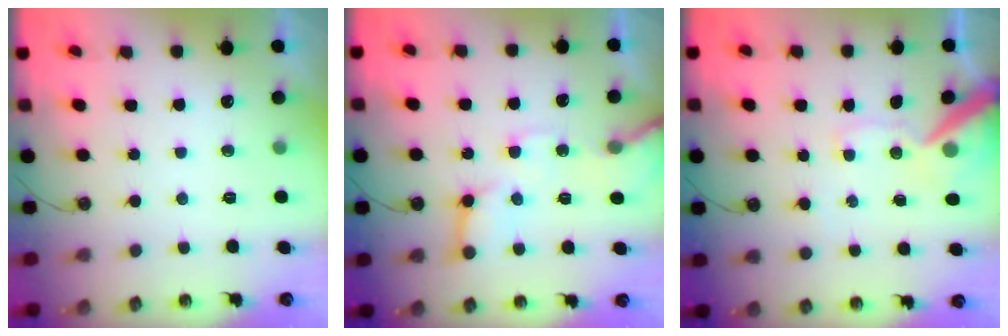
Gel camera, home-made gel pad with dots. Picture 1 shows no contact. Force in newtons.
{"total": 11.8, "press": 11.7, "slide": 1.7}
{"total": 11.7, "press": 11.6, "slide": 1.8}